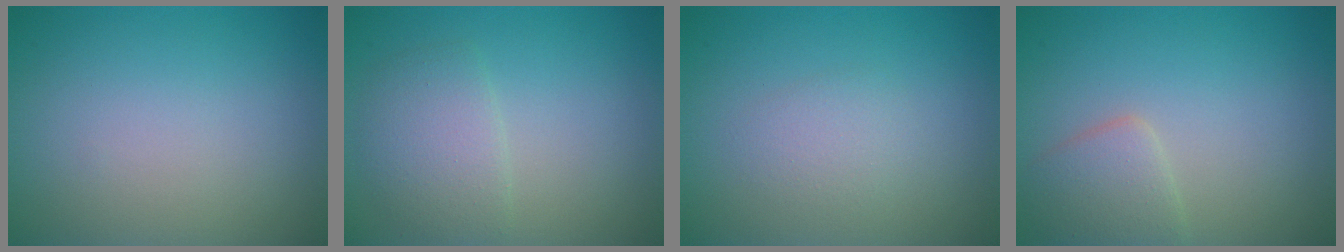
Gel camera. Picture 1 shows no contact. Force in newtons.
{"total": 2.9, "press": 2.9, "slide": 0.1}
{"total": 1.6, "press": 1.6, "slide": 0.1}
{"total": 2.5, "press": 2.5, "slide": 0.1}